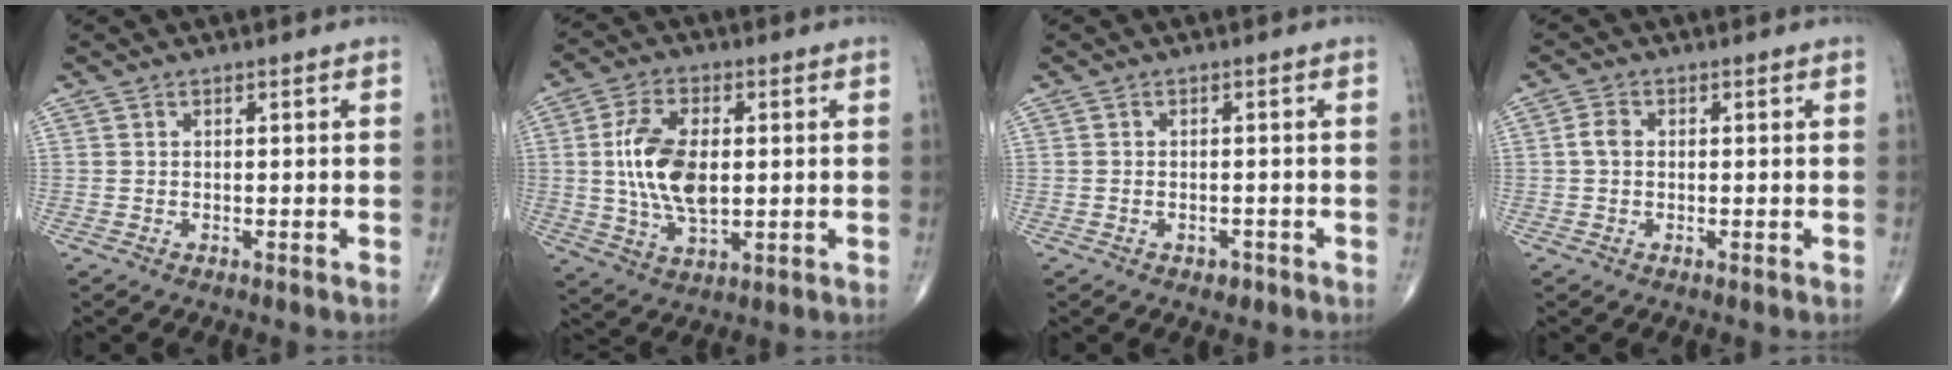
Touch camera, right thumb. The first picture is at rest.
{"total": 13.6, "force": [1.7, 6.8, 11.7], "torque": [-0.230, -0.010, 0.039]}
{"total": 1.8, "force": [-1.0, 1.2, 0.9], "torque": [-0.011, 0.009, -0.009]}
{"total": 2.3, "force": [0.0, 1.7, 1.6], "torque": [-0.030, 0.005, -0.003]}